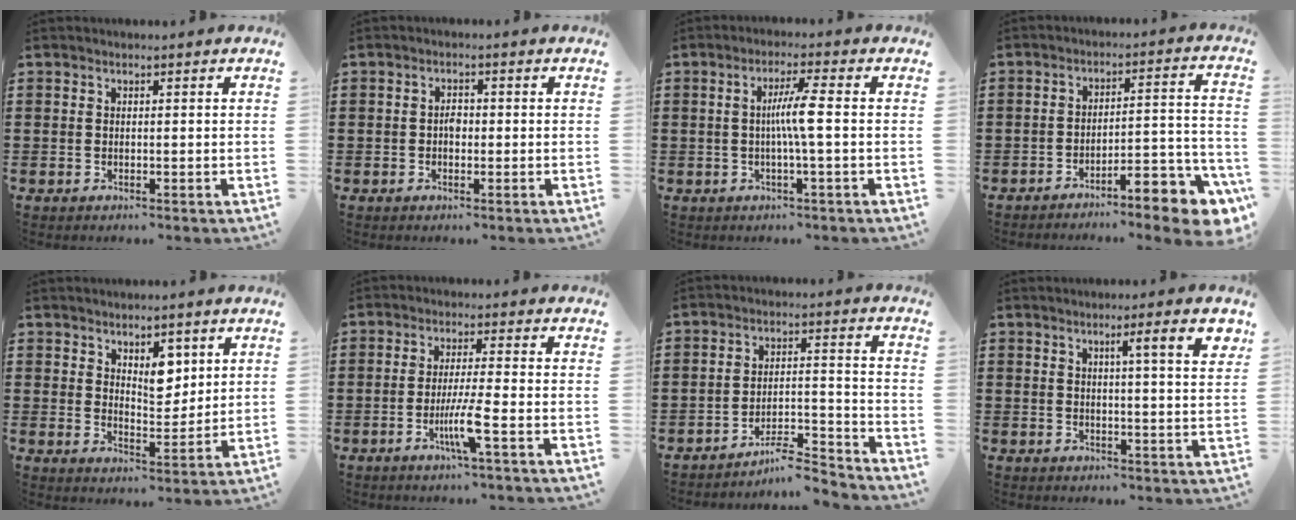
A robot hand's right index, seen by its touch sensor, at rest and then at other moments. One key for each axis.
{"total": 1.7, "fx": -0.3, "fy": 1.0, "fz": 1.3, "tx": -0.026, "ty": 0.003, "tz": -0.006}
{"total": 4.8, "fx": -0.3, "fy": -0.6, "fz": 4.7, "tx": -0.086, "ty": -0.006, "tz": -0.011}
{"total": 7.3, "fx": -6.1, "fy": 0.7, "fz": 3.9, "tx": -0.056, "ty": 0.001, "tz": -0.113}
{"total": 5.3, "fx": 2.9, "fy": 2.8, "fz": 3.5, "tx": -0.054, "ty": -0.007, "tz": 0.047}
{"total": 5.7, "fx": -2.5, "fy": -0.3, "fz": 5.1, "tx": -0.105, "ty": -0.021, "tz": -0.049}
{"total": 7.5, "fx": -6.6, "fy": 1.3, "fz": 3.4, "tx": -0.048, "ty": 0.009, "tz": -0.123}
{"total": 5.6, "fx": 2.4, "fy": -0.1, "fz": 5.1, "tx": -0.077, "ty": -0.010, "tz": 0.031}